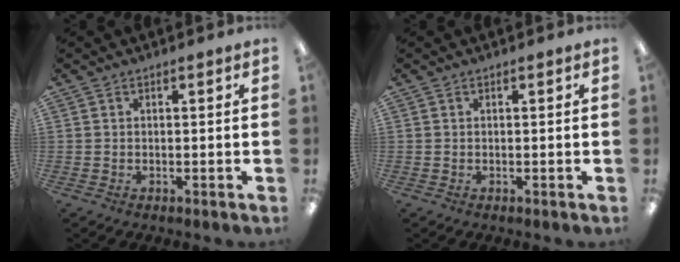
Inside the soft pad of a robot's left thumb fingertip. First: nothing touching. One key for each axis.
{"total": 0.0}